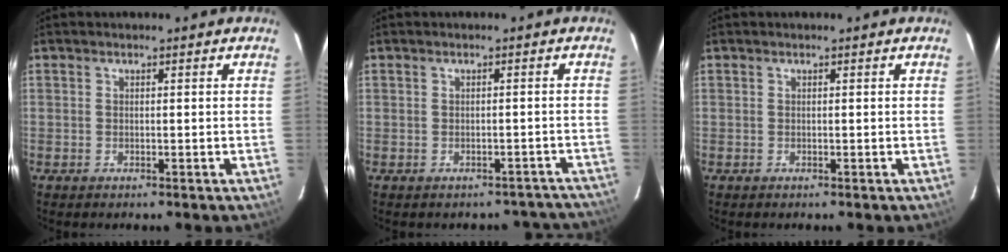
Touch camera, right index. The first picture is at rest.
{"total": 7.8, "force": [-7.1, 3.3, 0.9], "torque": [0.008, 0.031, -0.057]}
{"total": 0.0}